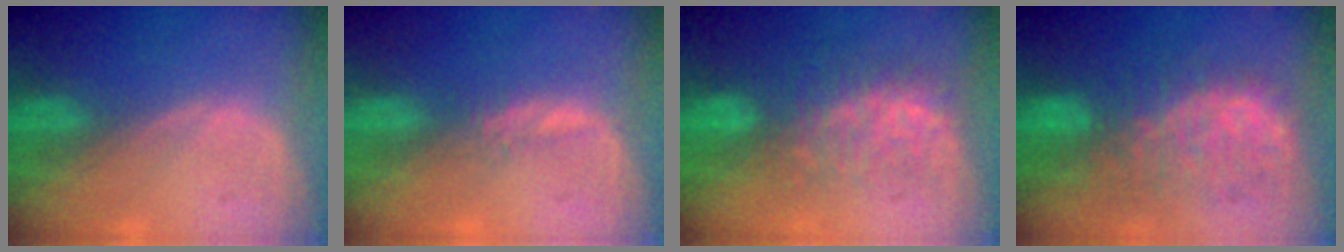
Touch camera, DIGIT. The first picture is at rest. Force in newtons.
{"total": 1.3, "press": 1.2, "slide": 0.5}
{"total": 7.7, "press": 7.6, "slide": 1.3}
{"total": 10.3, "press": 9.4, "slide": 4.3}